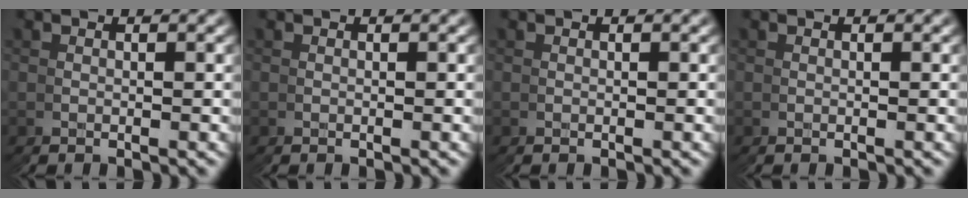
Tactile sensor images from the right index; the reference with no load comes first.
{"total": 0.0}
{"total": 0.0}
{"total": 0.0}